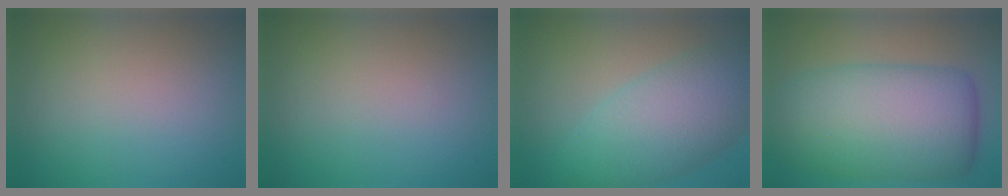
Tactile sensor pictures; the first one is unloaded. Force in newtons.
{"total": 0.0}
{"total": 7.2, "press": 7.2, "slide": 0.2}
{"total": 11.6, "press": 11.6, "slide": 0.1}